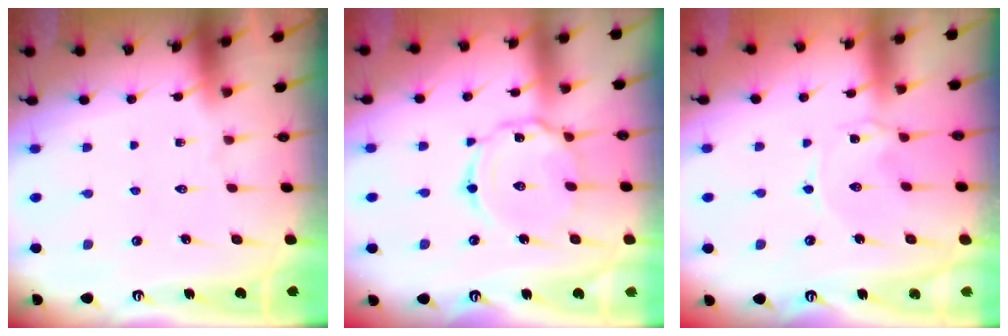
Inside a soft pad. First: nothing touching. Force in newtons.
{"total": 9.4, "press": 9.4, "slide": 0.6}
{"total": 0.6, "press": 0.5, "slide": 0.2}